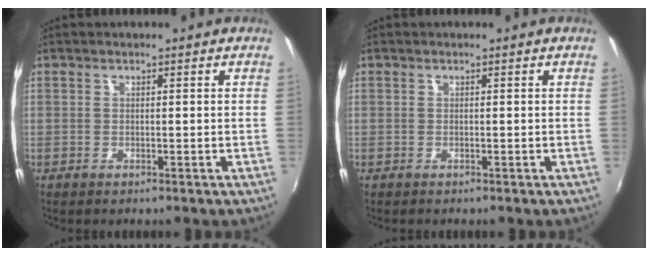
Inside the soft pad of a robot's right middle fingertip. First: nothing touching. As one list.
[{"total": 0.0}]